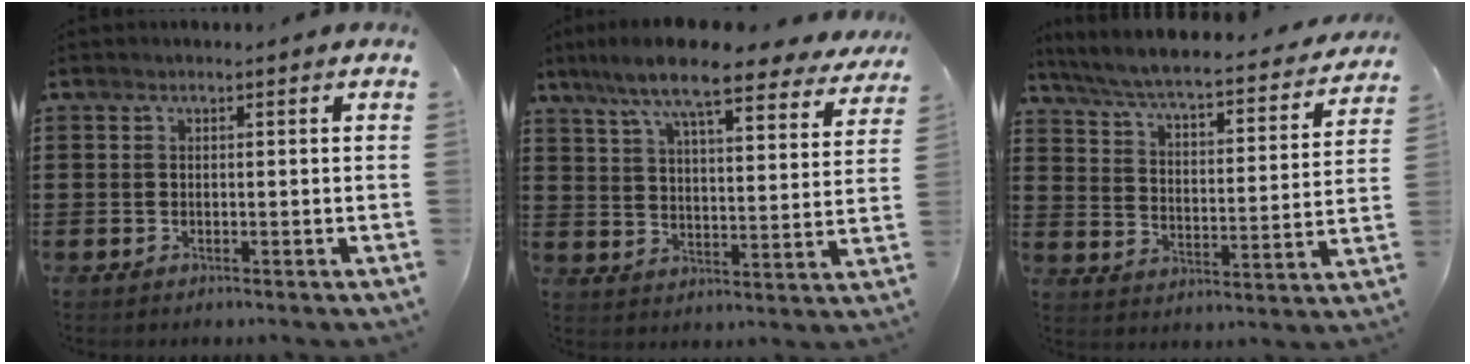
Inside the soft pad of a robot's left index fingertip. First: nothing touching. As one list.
[{"total": 10.5, "force": [8.7, 1.0, 5.8], "torque": [-0.136, -0.041, 0.145]}, {"total": 5.2, "force": [4.8, 0.0, 2.0], "torque": [-0.063, -0.038, 0.075]}]